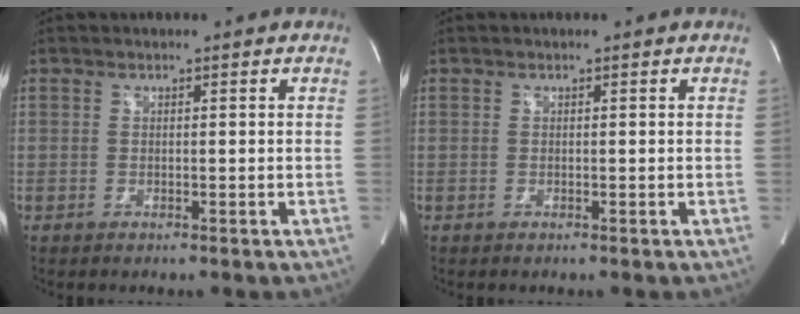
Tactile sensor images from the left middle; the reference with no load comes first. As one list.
[{"total": 0.0}]